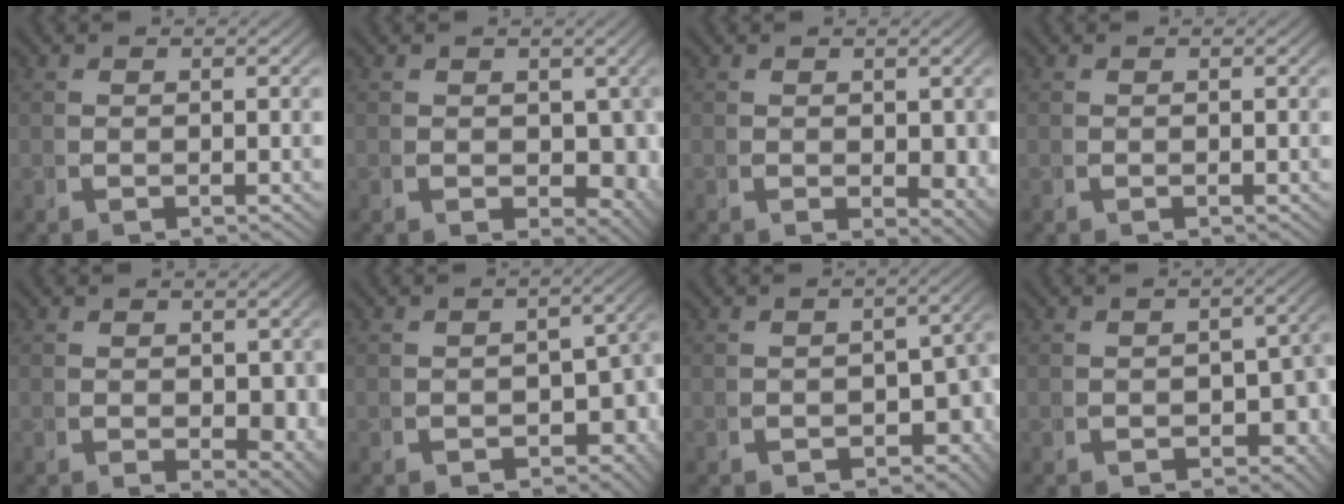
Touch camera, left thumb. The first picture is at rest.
{"total": 5.1, "force": [0.6, 3.7, 3.6], "torque": [-0.033, -0.015, 0.020]}
{"total": 2.8, "force": [0.2, 1.7, 2.2], "torque": [-0.023, -0.017, 0.015]}
{"total": 0.0}
{"total": 3.4, "force": [0.2, 2.1, 2.6], "torque": [-0.029, -0.018, 0.017]}
{"total": 4.8, "force": [-1.6, 3.0, 3.4], "torque": [-0.031, -0.020, -0.015]}
{"total": 4.3, "force": [-1.5, 2.7, 3.0], "torque": [-0.028, -0.018, -0.015]}
{"total": 4.0, "force": [-1.3, 2.7, 2.6], "torque": [-0.025, -0.016, -0.012]}